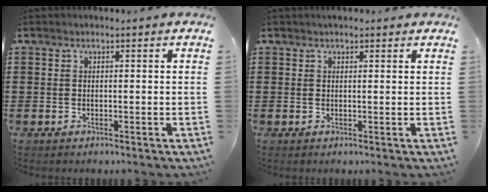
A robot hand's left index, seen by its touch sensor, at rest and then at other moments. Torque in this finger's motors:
{"motor_torque": [1.44, 0.70, 0.09, 0.00]}